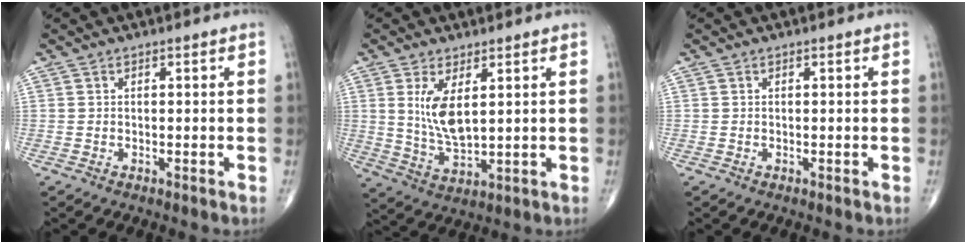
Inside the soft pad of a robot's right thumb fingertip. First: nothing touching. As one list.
[{"total": 8.1, "force": [2.4, 3.4, 7.0], "torque": [-0.135, -0.023, 0.059]}, {"total": 0.0}]